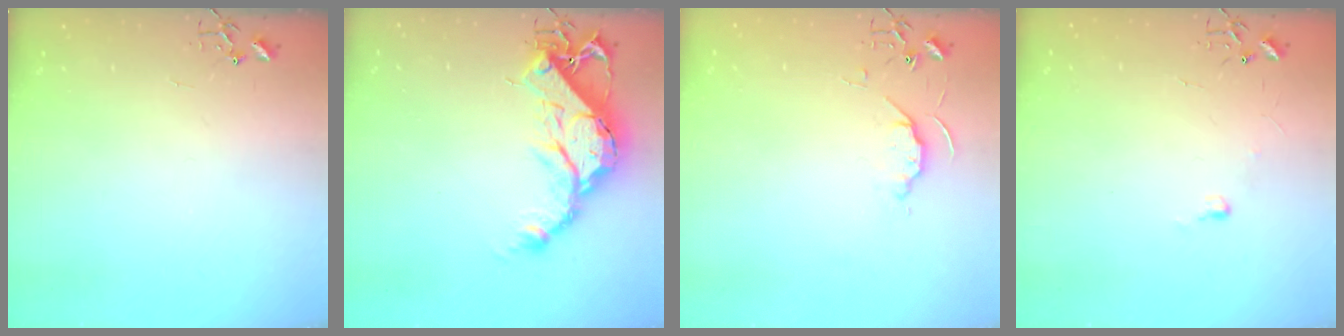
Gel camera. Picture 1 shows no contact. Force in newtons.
{"total": 17.2, "press": 17.1, "slide": 1.3}
{"total": 5.7, "press": 5.6, "slide": 0.8}
{"total": 4.0, "press": 4.0, "slide": 0.6}